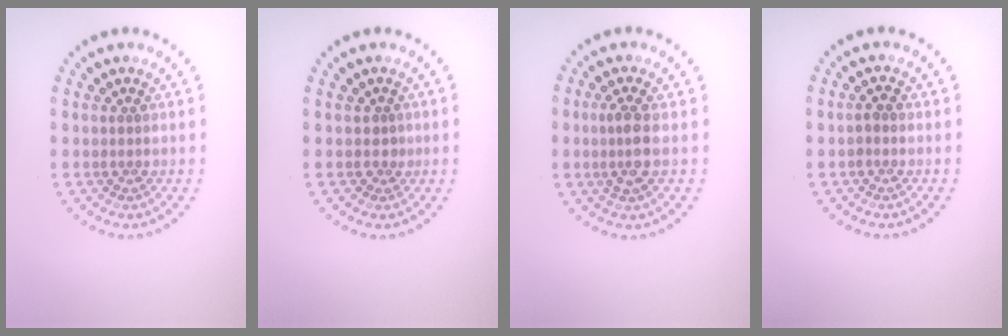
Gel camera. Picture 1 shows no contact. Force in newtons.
{"total": 0.7, "press": 0.4, "slide": 0.6}
{"total": 2.4, "press": 2.2, "slide": 1.0}
{"total": 0.9, "press": 0.8, "slide": 0.3}